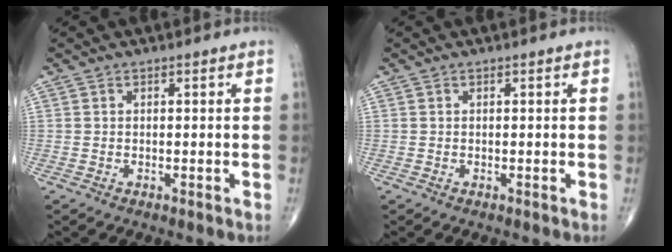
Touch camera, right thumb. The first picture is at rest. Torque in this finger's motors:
{"motor_torque": [-0.01, 0.00, 0.00, 0.00, 0.00]}